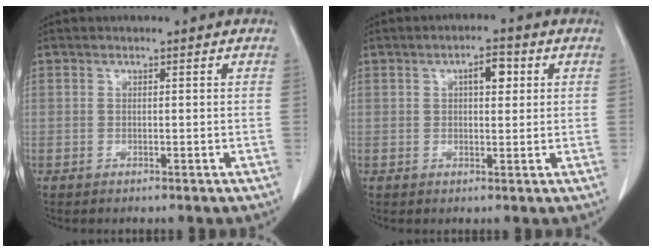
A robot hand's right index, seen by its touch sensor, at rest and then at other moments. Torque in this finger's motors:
{"motor_torque": [0.57, 0.14, 0.08, 0.05]}